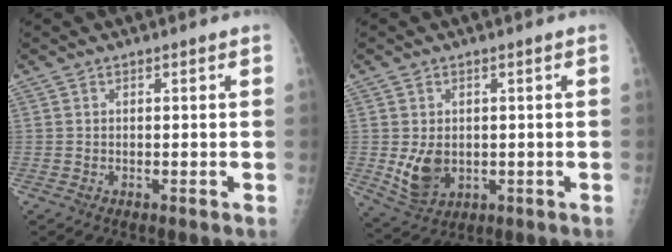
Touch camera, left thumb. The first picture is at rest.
{"total": 6.6, "force": [-0.3, 4.8, 4.5], "torque": [-0.069, -0.011, 0.011]}